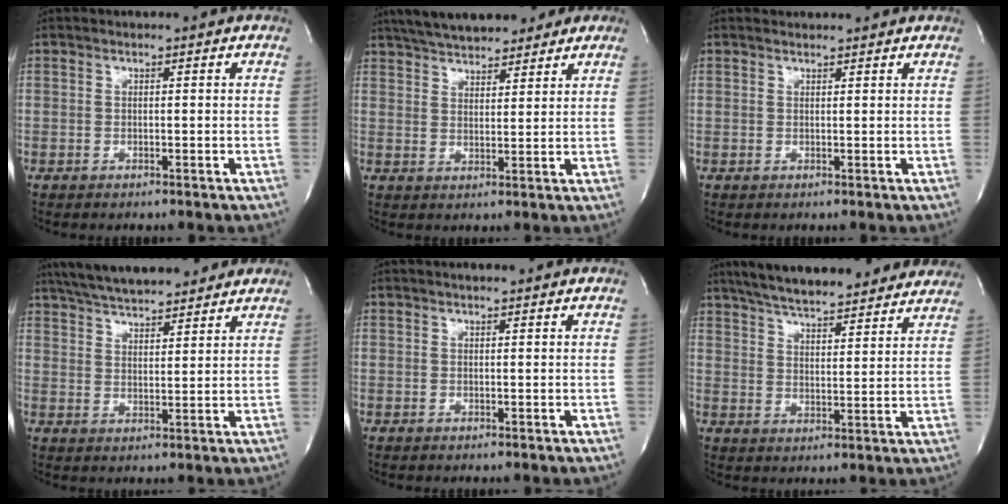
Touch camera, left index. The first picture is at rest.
{"total": 14.2, "force": [12.0, 4.8, 6.0], "torque": [-0.095, 0.033, 0.176]}
{"total": 2.2, "force": [2.2, 0.3, 0.1], "torque": [-0.013, 0.017, 0.034]}
{"total": 16.4, "force": [14.3, 3.6, 7.1], "torque": [-0.121, 0.034, 0.216]}
{"total": 1.7, "force": [1.5, 0.2, 0.7], "torque": [-0.012, 0.012, 0.024]}
{"total": 23.8, "force": [21.0, 4.6, 10.2], "torque": [-0.167, 0.014, 0.277]}